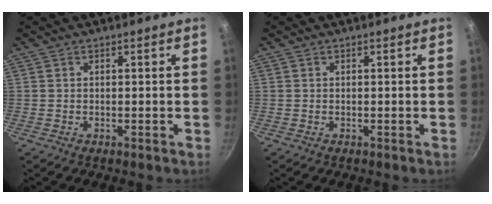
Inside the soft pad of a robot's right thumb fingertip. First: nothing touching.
{"total": 0.0}